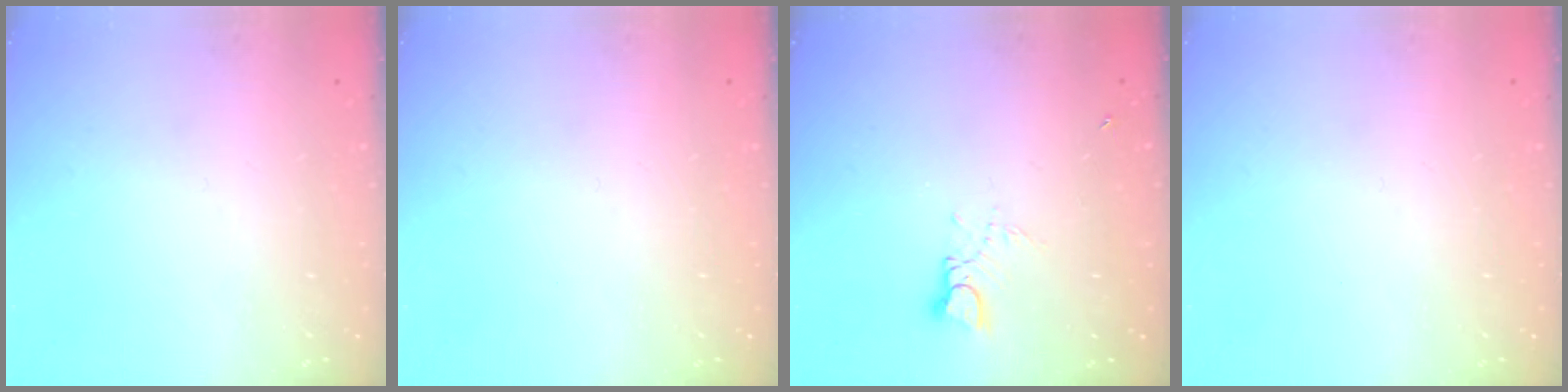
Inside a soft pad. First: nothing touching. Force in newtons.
{"total": 0.0}
{"total": 2.9, "press": 2.9, "slide": 0.3}
{"total": 0.0}